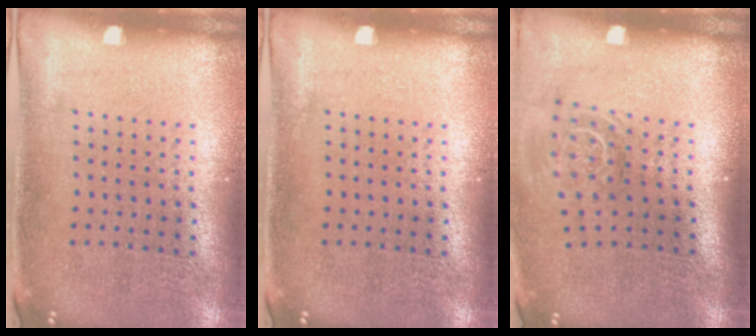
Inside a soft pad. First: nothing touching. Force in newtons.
{"total": 0.0}
{"total": 1.7, "press": 1.1, "slide": 1.3}